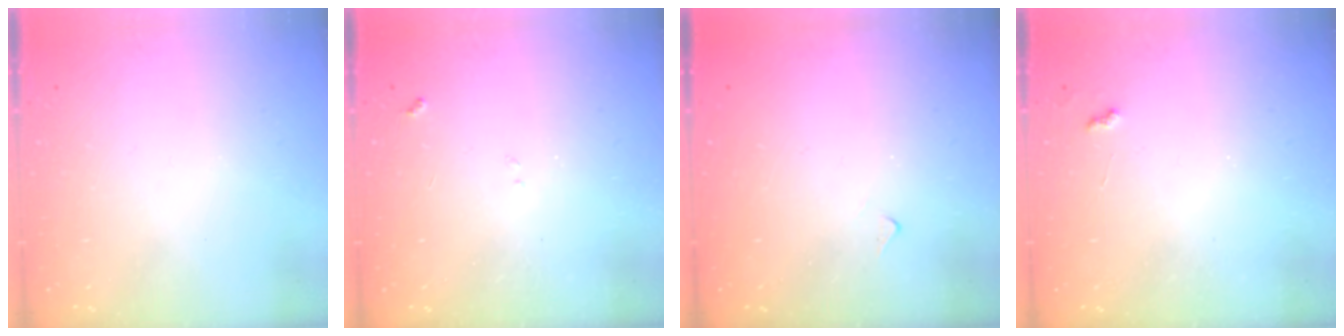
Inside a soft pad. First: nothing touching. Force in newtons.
{"total": 7.1, "press": 7.0, "slide": 0.7}
{"total": 3.9, "press": 3.9, "slide": 0.5}
{"total": 4.0, "press": 4.0, "slide": 0.4}